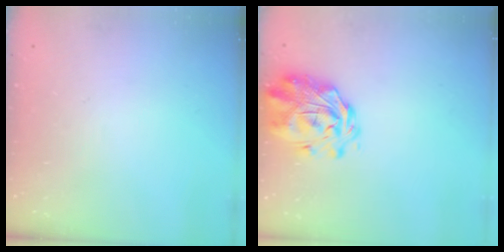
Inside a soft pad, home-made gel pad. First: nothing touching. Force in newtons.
{"total": 2.9, "press": 2.6, "slide": 1.4}